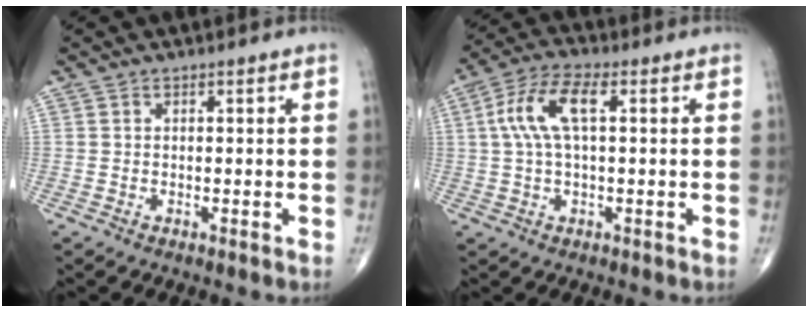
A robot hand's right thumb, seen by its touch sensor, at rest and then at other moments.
{"total": 9.2, "force": [1.9, 3.7, 8.3], "torque": [-0.182, 0.027, 0.032]}